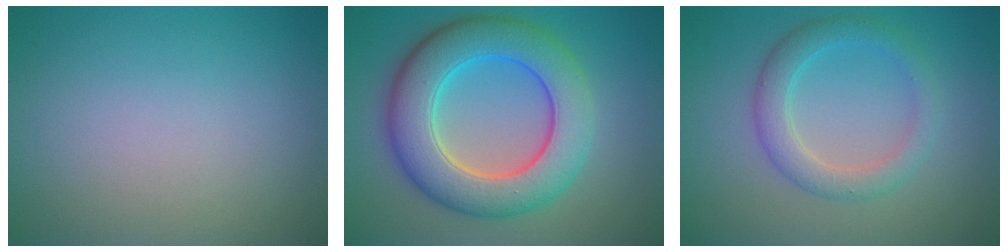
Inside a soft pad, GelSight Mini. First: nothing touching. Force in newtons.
{"total": 9.3, "press": 9.3, "slide": 0.3}
{"total": 3.3, "press": 3.3, "slide": 0.1}